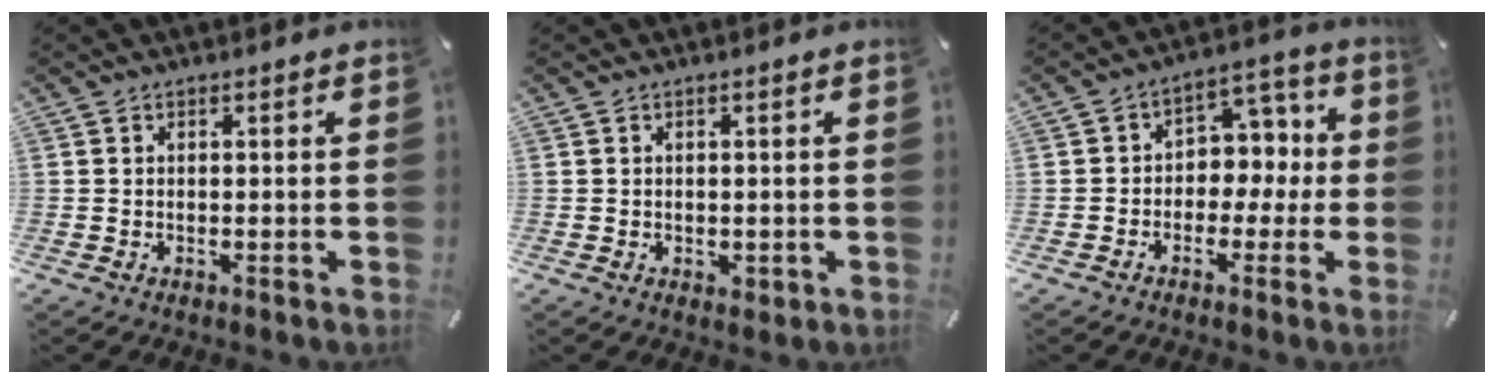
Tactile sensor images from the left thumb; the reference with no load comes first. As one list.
[{"total": 1.3, "force": [-0.1, 1.1, 0.6], "torque": [-0.011, 0.004, -0.003]}, {"total": 7.4, "force": [-1.3, 6.6, 3.0], "torque": [-0.031, 0.012, -0.030]}]